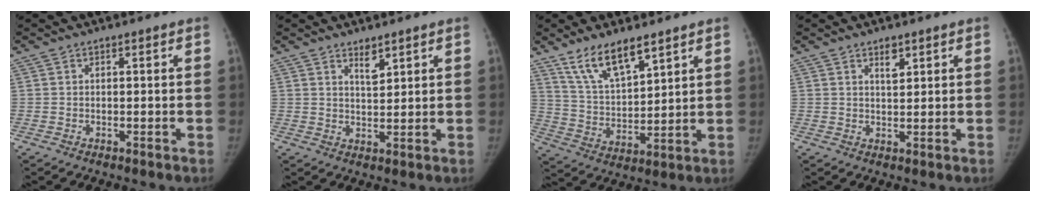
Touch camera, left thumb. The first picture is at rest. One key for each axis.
{"total": 3.1, "fx": 2.2, "fy": 1.1, "fz": 1.9, "tx": -0.022, "ty": -0.019, "tz": 0.041}
{"total": 11.0, "fx": 7.8, "fy": 3.8, "fz": 6.8, "tx": -0.107, "ty": -0.042, "tz": 0.158}
{"total": 2.6, "fx": 1.6, "fy": 1.2, "fz": 1.6, "tx": -0.017, "ty": -0.011, "tz": 0.028}